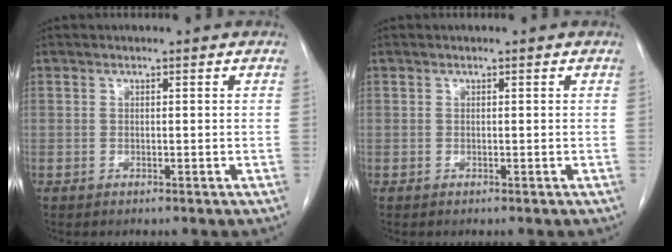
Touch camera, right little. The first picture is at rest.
{"total": 0.0}